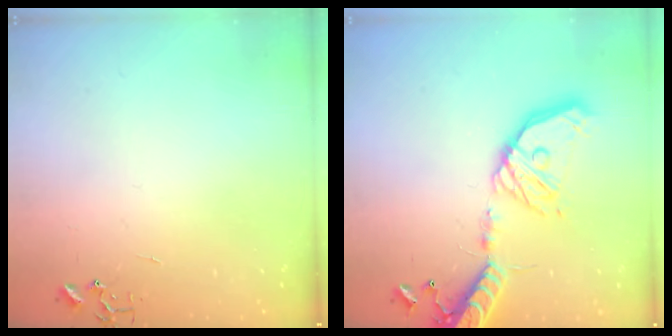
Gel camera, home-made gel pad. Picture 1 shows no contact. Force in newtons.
{"total": 20.9, "press": 20.5, "slide": 3.9}